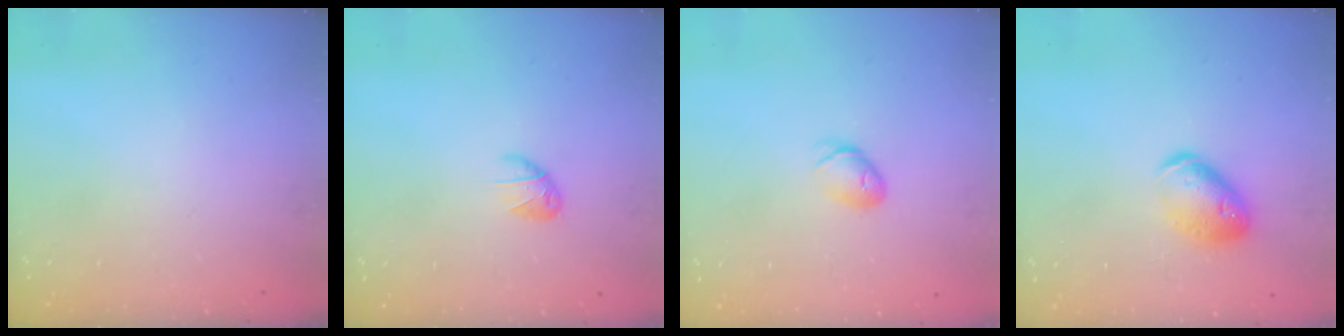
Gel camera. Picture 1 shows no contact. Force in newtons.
{"total": 5.4, "press": 5.3, "slide": 1.0}
{"total": 6.2, "press": 6.1, "slide": 1.1}
{"total": 12.5, "press": 12.3, "slide": 2.2}